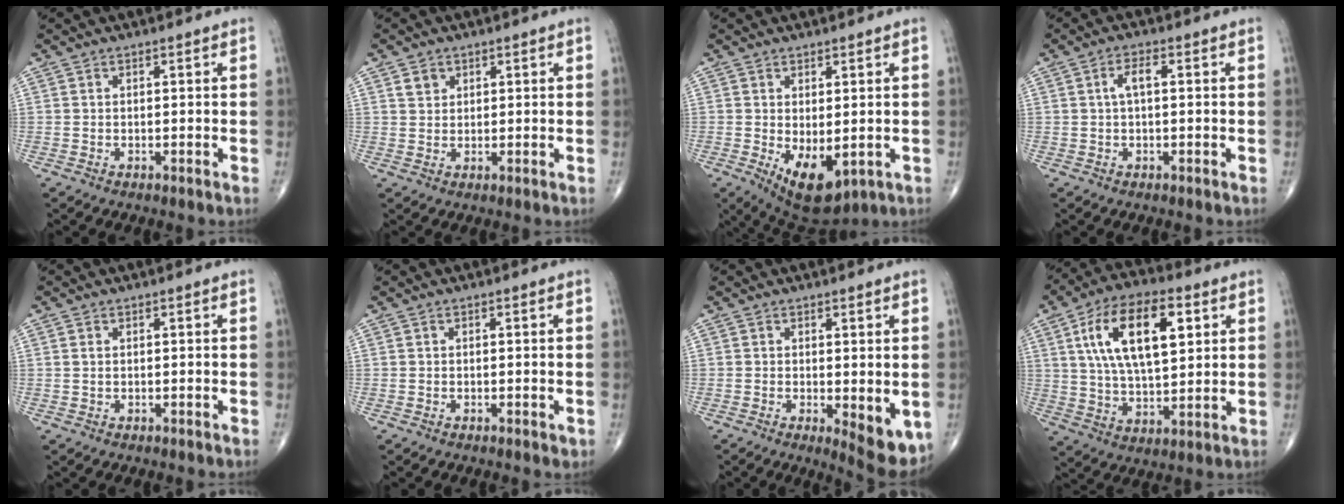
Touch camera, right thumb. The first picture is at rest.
{"total": 2.5, "force": [1.3, 2.0, 0.9], "torque": [-0.004, -0.007, 0.023]}
{"total": 10.2, "force": [-2.2, 5.2, 8.4], "torque": [-0.116, -0.011, -0.012]}
{"total": 2.9, "force": [0.4, 1.2, 2.6], "torque": [-0.053, 0.009, 0.004]}
{"total": 0.8, "force": [0.3, 0.5, 0.6], "torque": [-0.016, 0.004, 0.009]}
{"total": 0.8, "force": [-0.2, 0.4, 0.6], "torque": [-0.007, -0.002, -0.005]}
{"total": 6.9, "force": [-1.0, 2.5, 6.4], "torque": [-0.079, -0.019, -0.009]}
{"total": 18.1, "force": [5.9, 8.5, 14.9], "torque": [-0.250, -0.003, 0.104]}